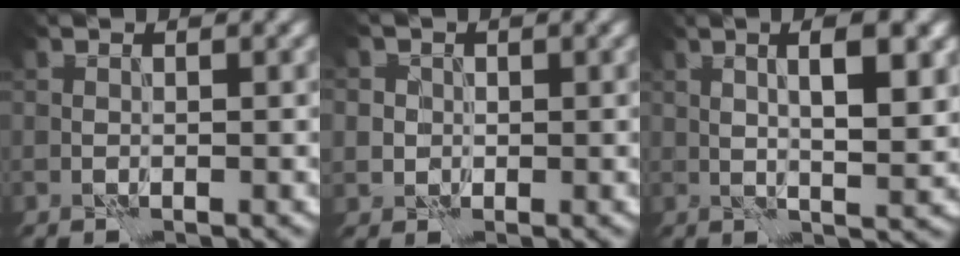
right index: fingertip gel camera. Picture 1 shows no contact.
{"total": 2.8, "force": [0.6, 2.7, 0.6], "torque": [0.015, 0.016, -0.019]}
{"total": 5.4, "force": [1.6, 1.0, 5.0], "torque": [-0.073, 0.007, 0.025]}